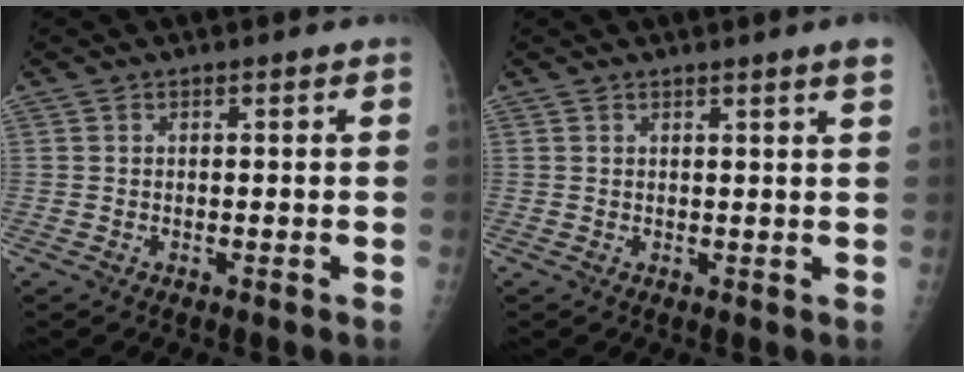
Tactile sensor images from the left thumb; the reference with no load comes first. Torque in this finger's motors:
{"motor_torque": [0.28, 0.06, 0.05, -0.11, 0.01]}